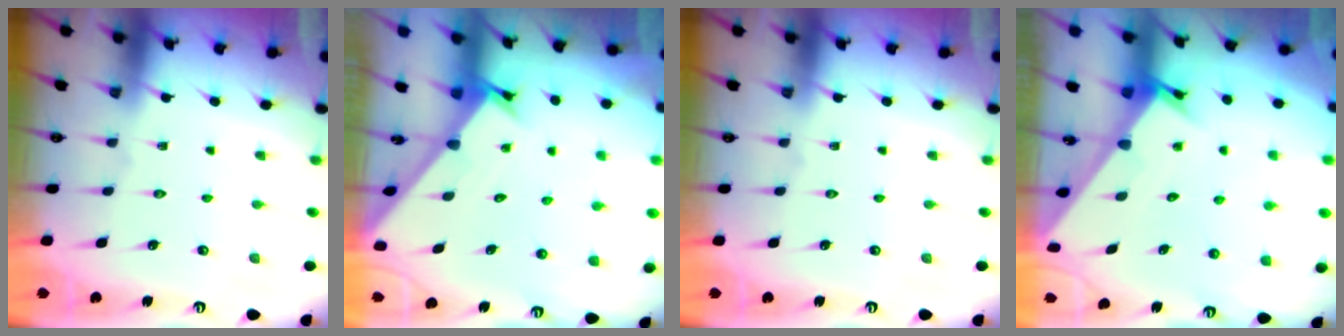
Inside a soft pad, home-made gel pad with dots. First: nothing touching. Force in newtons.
{"total": 1.6, "press": 1.6, "slide": 0.1}
{"total": 0.0}
{"total": 2.4, "press": 2.4, "slide": 0.1}